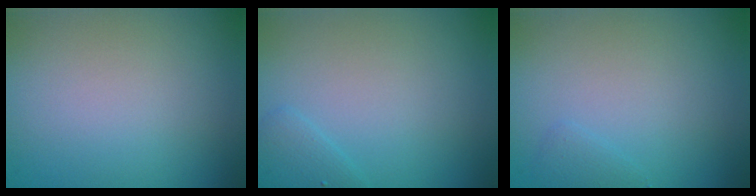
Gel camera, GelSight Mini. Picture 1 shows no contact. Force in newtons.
{"total": 1.4, "press": 1.4, "slide": 0.1}
{"total": 0.8, "press": 0.8, "slide": 0.0}